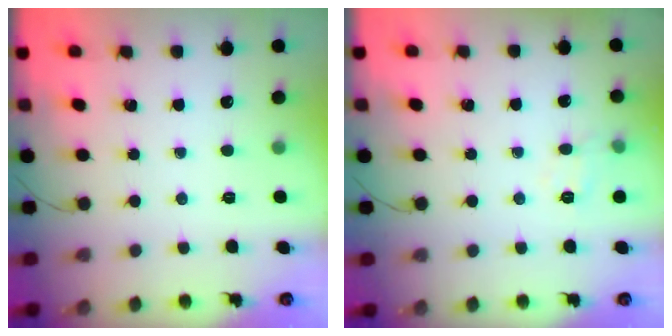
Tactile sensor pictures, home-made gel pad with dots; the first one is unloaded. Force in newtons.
{"total": 7.2, "press": 7.2, "slide": 1.0}